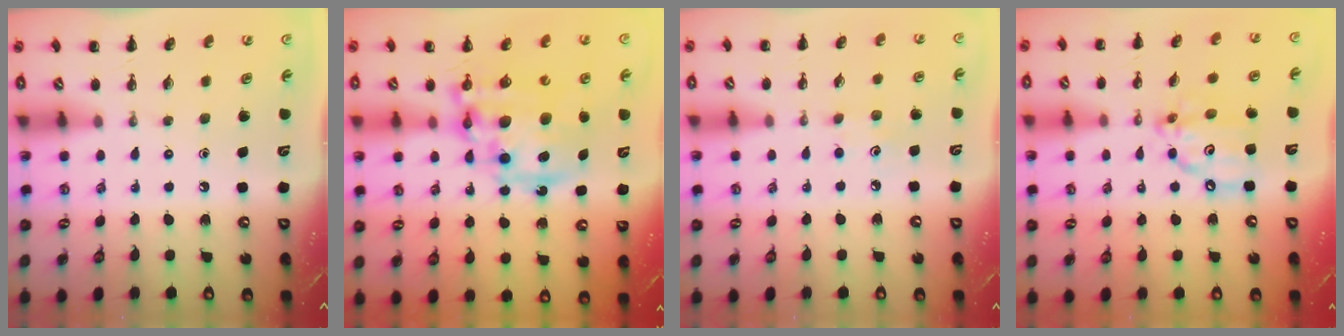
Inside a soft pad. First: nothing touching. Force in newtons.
{"total": 16.5, "press": 16.1, "slide": 3.6}
{"total": 4.1, "press": 4.0, "slide": 1.2}
{"total": 11.5, "press": 11.2, "slide": 2.5}